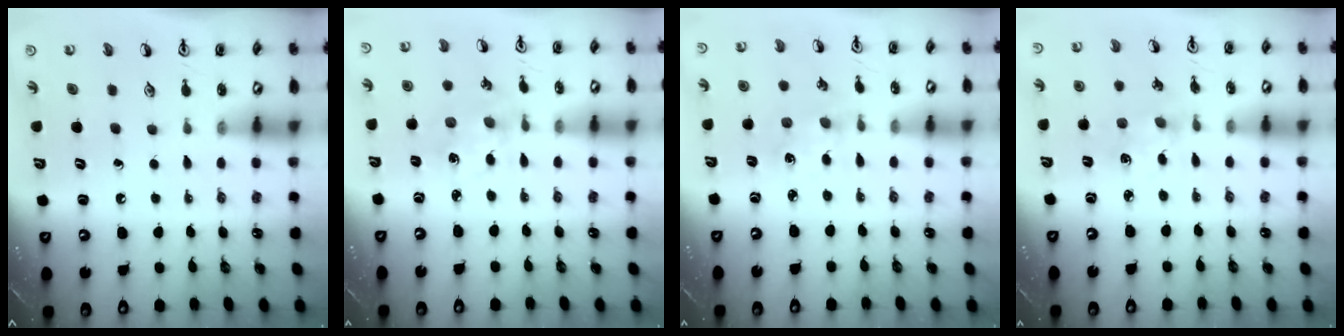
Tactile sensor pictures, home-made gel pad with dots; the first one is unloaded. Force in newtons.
{"total": 1.7, "press": 1.6, "slide": 0.1}
{"total": 1.1, "press": 1.0, "slide": 0.2}
{"total": 2.2, "press": 2.2, "slide": 0.2}